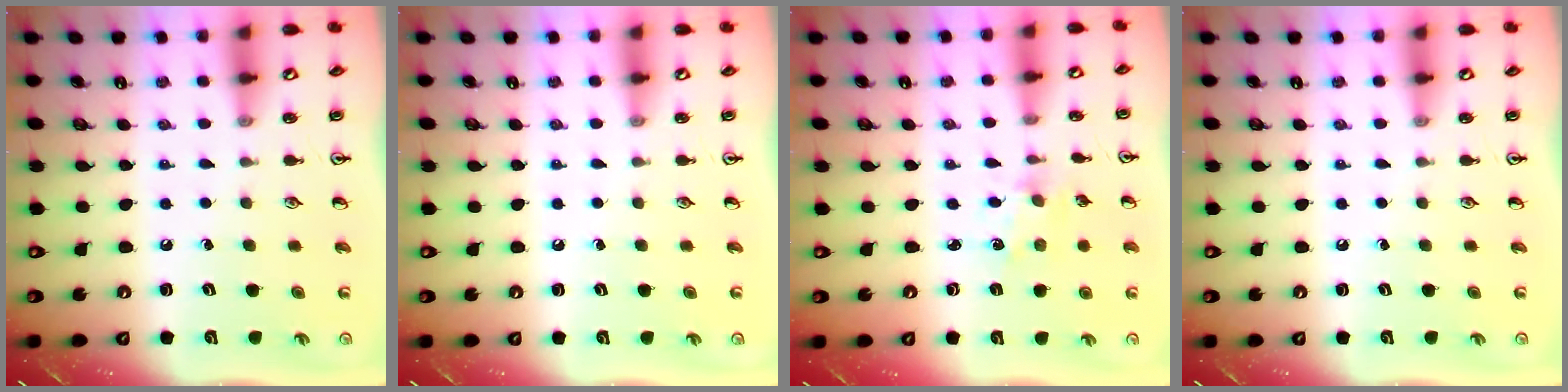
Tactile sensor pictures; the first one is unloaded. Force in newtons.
{"total": 0.0}
{"total": 1.0, "press": 1.0, "slide": 0.2}
{"total": 0.0}